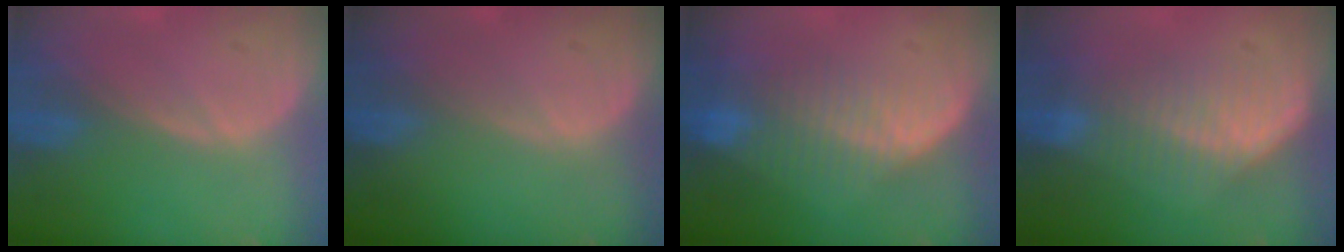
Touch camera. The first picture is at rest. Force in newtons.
{"total": 0.0}
{"total": 8.0, "press": 7.0, "slide": 3.8}
{"total": 7.4, "press": 6.4, "slide": 3.7}